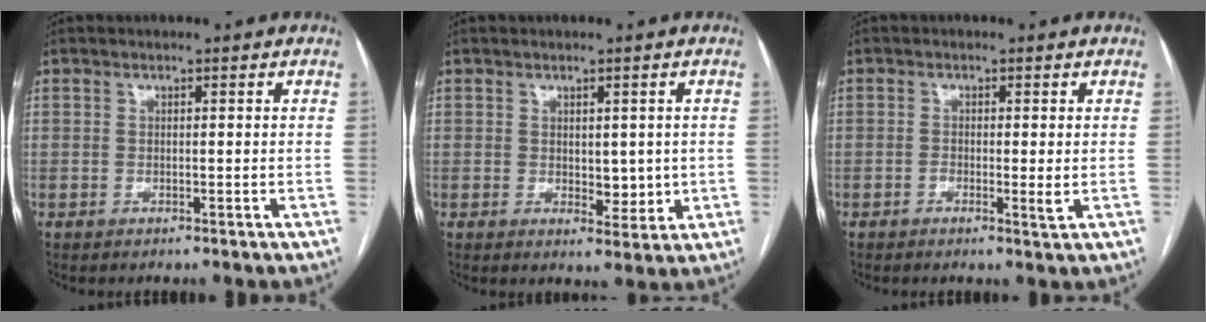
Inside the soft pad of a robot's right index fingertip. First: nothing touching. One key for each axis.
{"total": 3.7, "fx": 0.2, "fy": 2.2, "fz": 2.9, "tx": -0.034, "ty": -0.007, "tz": 0.012}
{"total": 2.0, "fx": -0.5, "fy": 0.3, "fz": 1.9, "tx": -0.030, "ty": -0.002, "tz": -0.006}